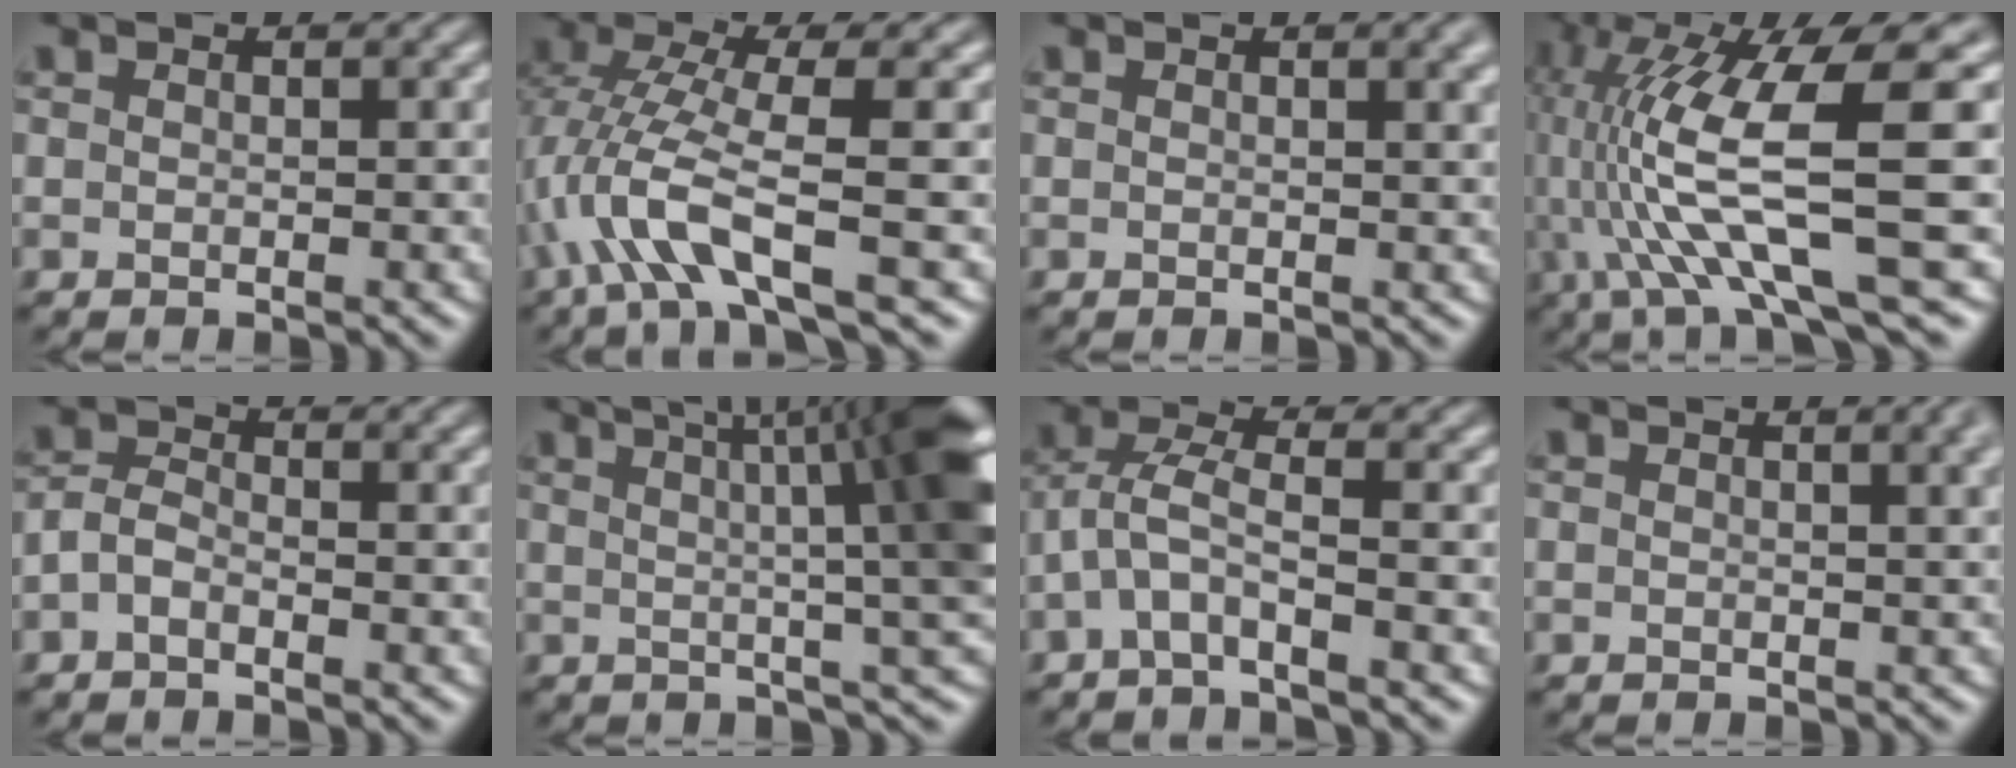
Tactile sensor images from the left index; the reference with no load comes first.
{"total": 6.8, "force": [-2.2, 1.5, 6.3], "torque": [-0.133, 0.003, -0.050]}
{"total": 2.1, "force": [1.1, 0.7, 1.6], "torque": [-0.008, 0.007, 0.013]}
{"total": 12.0, "force": [-0.5, 2.4, 11.7], "torque": [-0.221, 0.002, -0.005]}
{"total": 1.9, "force": [-1.0, 1.0, 1.3], "torque": [-0.029, 0.004, -0.026]}
{"total": 12.9, "force": [3.6, 3.0, 12.0], "torque": [-0.117, 0.024, 0.043]}
{"total": 3.5, "force": [-1.6, 0.8, 2.9], "torque": [-0.068, 0.011, -0.043]}
{"total": 4.5, "force": [2.1, 1.9, 3.5], "torque": [-0.025, 0.014, 0.017]}